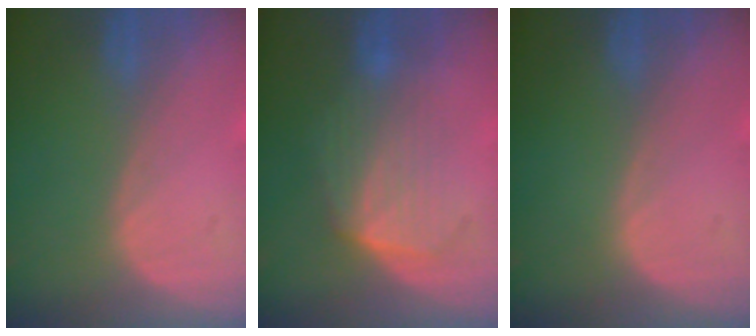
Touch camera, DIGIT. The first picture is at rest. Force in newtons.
{"total": 7.2, "press": 6.5, "slide": 3.1}
{"total": 0.0}